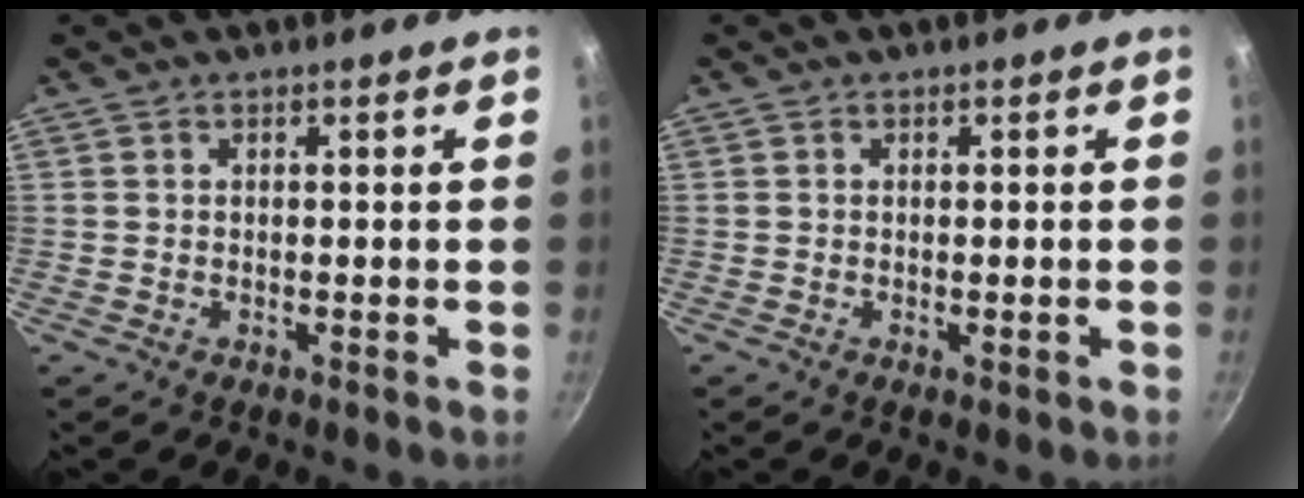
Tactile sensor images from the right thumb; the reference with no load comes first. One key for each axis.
{"total": 0.8, "fx": -0.2, "fy": 0.1, "fz": 0.8, "tx": -0.012, "ty": -0.001, "tz": -0.003}